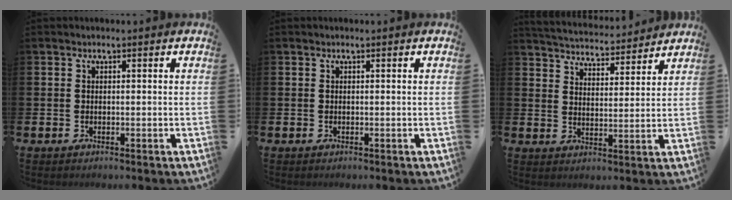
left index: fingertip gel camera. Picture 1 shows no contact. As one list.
[{"total": 0.0}, {"total": 5.1, "force": [5.1, 0.6, 0.1], "torque": [-0.018, -0.040, 0.089]}]